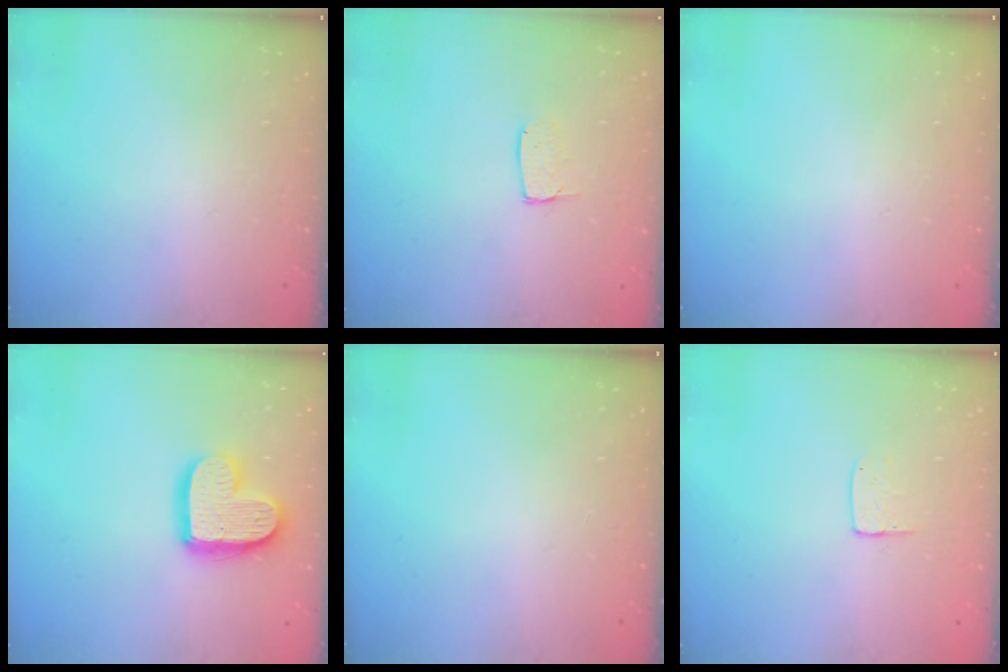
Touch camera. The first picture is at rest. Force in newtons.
{"total": 4.5, "press": 4.5, "slide": 0.3}
{"total": 0.0}
{"total": 14.9, "press": 14.9, "slide": 1.1}
{"total": 0.0}
{"total": 5.8, "press": 5.8, "slide": 0.4}